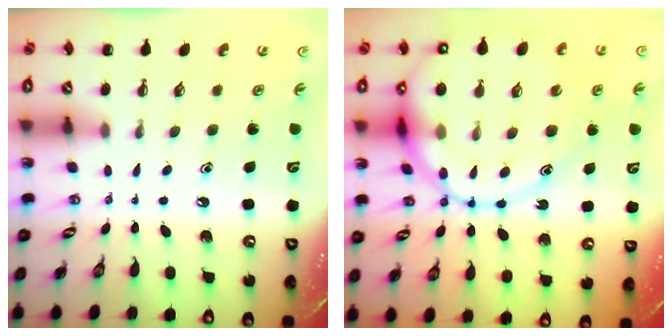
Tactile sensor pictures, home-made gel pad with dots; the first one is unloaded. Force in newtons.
{"total": 24.3, "press": 24.0, "slide": 3.3}